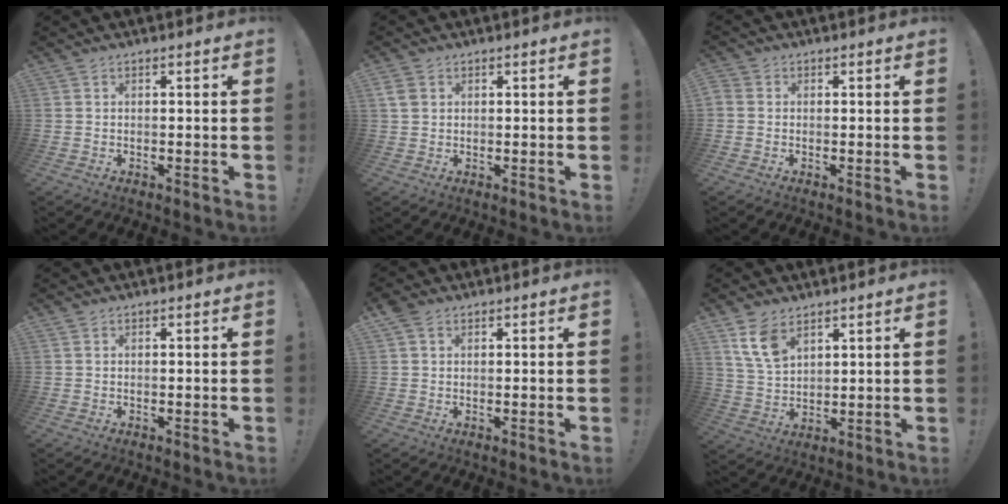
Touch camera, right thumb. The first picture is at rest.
{"total": 3.7, "force": [1.2, 3.0, 1.9], "torque": [-0.040, 0.003, 0.024]}
{"total": 1.5, "force": [-0.5, 1.2, 0.7], "torque": [-0.020, 0.006, -0.007]}
{"total": 0.0}
{"total": 2.5, "force": [1.5, 1.7, 1.1], "torque": [-0.018, -0.002, 0.030]}
{"total": 8.9, "force": [5.4, 5.2, 4.9], "torque": [-0.086, -0.018, 0.105]}